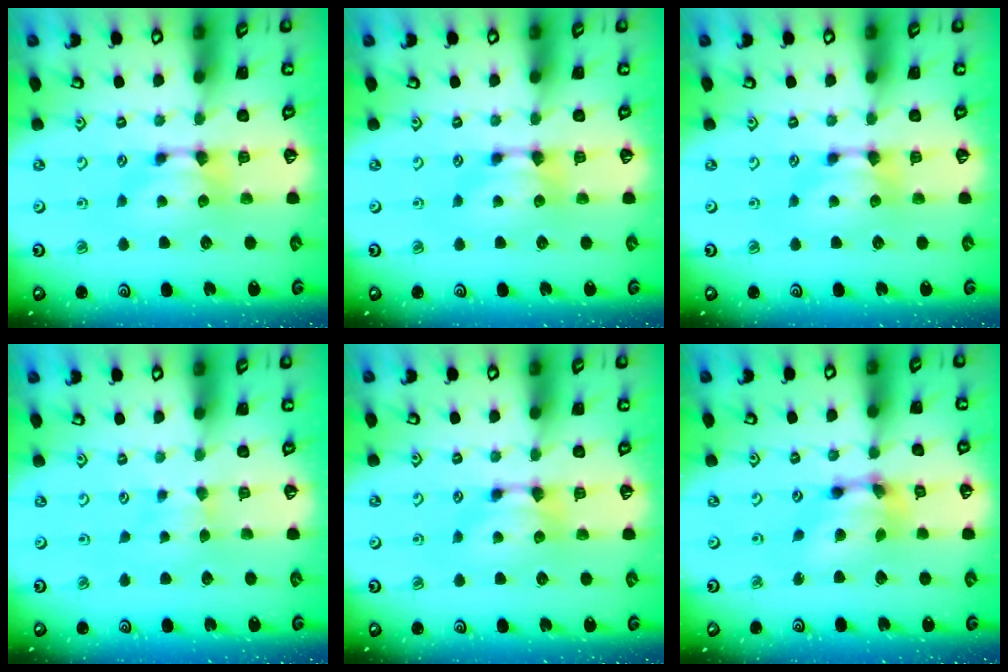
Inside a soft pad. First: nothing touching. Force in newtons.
{"total": 0.0}
{"total": 0.0}
{"total": 2.6, "press": 2.6, "slide": 0.5}
{"total": 0.0}
{"total": 6.3, "press": 5.9, "slide": 2.3}